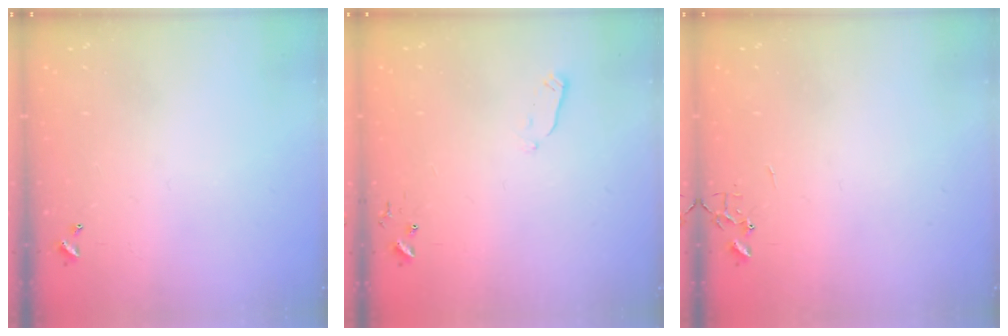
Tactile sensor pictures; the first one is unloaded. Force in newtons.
{"total": 2.7, "press": 2.6, "slide": 0.4}
{"total": 0.0}